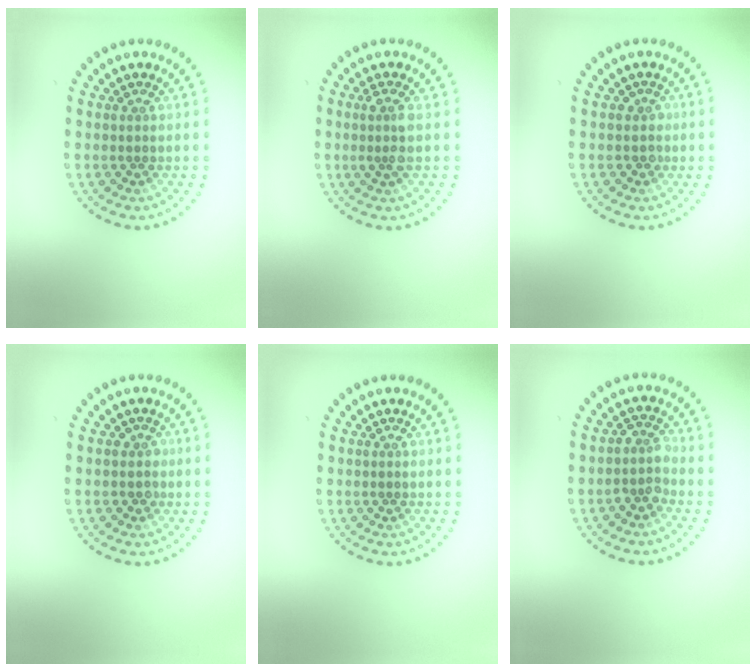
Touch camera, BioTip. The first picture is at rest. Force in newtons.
{"total": 1.8, "press": 1.6, "slide": 0.9}
{"total": 0.8, "press": 0.6, "slide": 0.6}
{"total": 0.8, "press": 0.6, "slide": 0.6}
{"total": 0.0}
{"total": 2.0, "press": 1.6, "slide": 1.2}